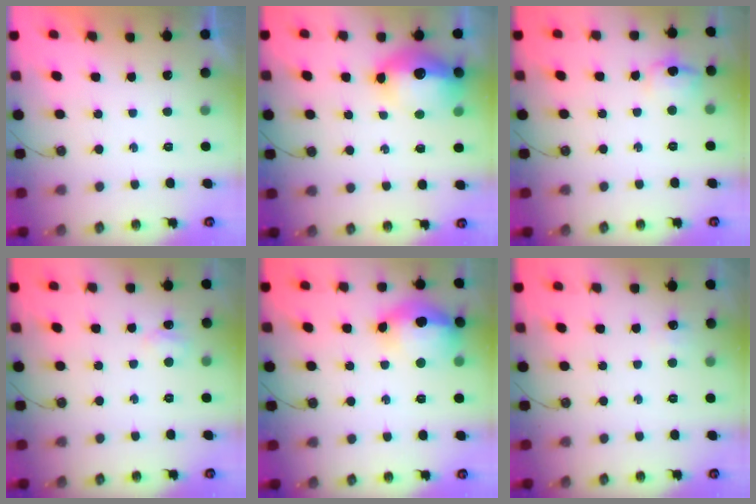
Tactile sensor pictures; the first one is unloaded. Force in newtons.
{"total": 20.4, "press": 16.2, "slide": 12.4}
{"total": 9.0, "press": 9.0, "slide": 0.9}
{"total": 5.5, "press": 5.4, "slide": 1.0}
{"total": 16.0, "press": 15.9, "slide": 1.9}
{"total": 5.0, "press": 5.0, "slide": 0.6}